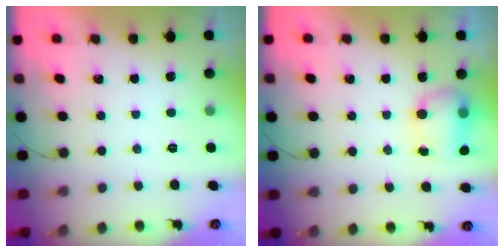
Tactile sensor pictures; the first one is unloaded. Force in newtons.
{"total": 6.8, "press": 6.8, "slide": 0.5}